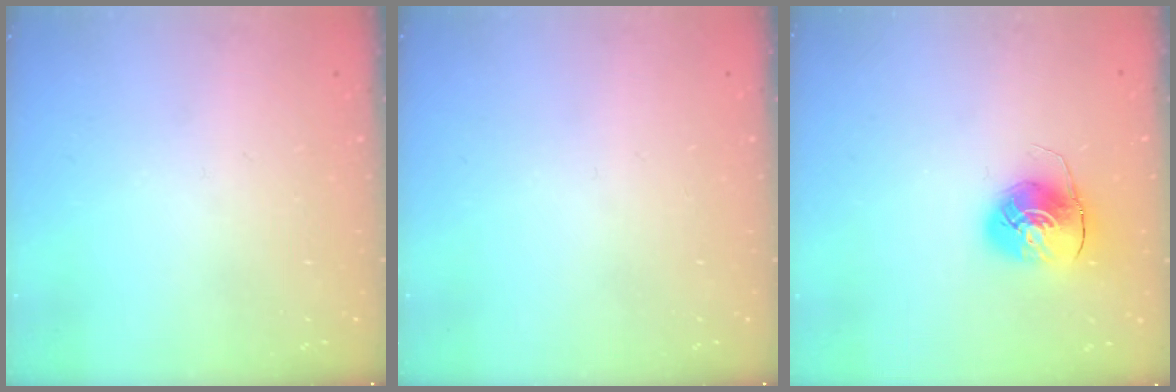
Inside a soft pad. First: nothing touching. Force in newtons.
{"total": 0.0}
{"total": 8.6, "press": 8.6, "slide": 0.6}